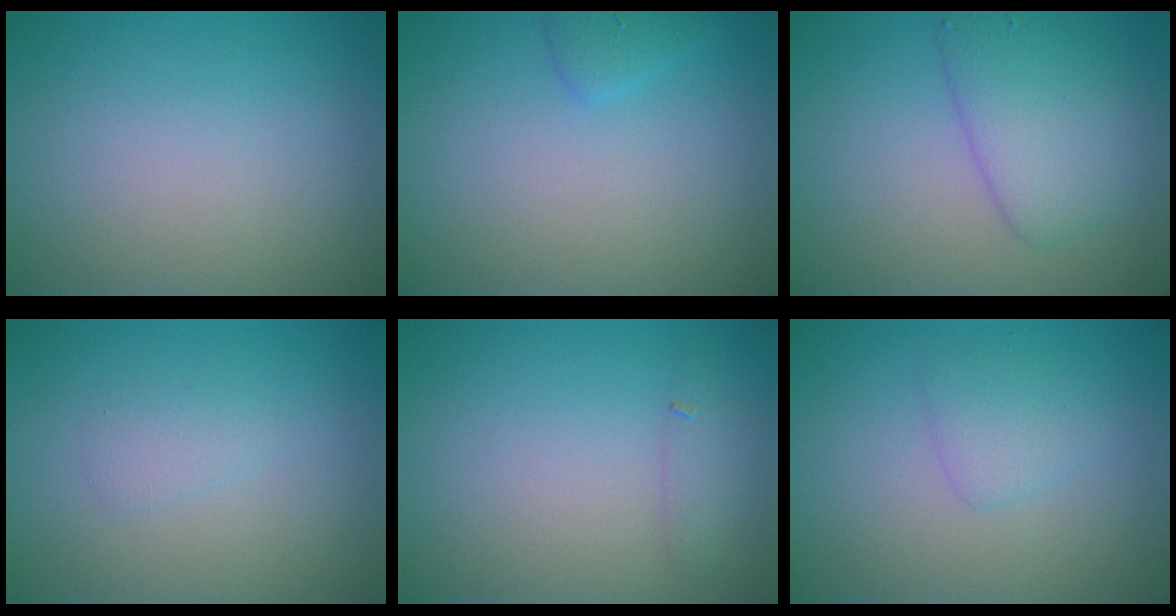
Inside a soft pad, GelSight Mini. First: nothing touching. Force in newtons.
{"total": 1.2, "press": 1.2, "slide": 0.1}
{"total": 4.4, "press": 4.3, "slide": 0.2}
{"total": 1.0, "press": 1.0, "slide": 0.1}
{"total": 1.3, "press": 1.3, "slide": 0.0}
{"total": 1.6, "press": 1.6, "slide": 0.1}